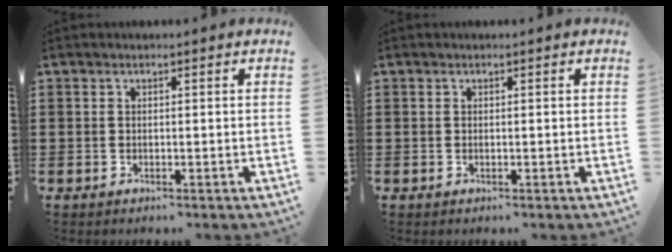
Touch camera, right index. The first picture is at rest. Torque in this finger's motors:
{"motor_torque": [0.22, 0.78, 0.00, 0.01]}